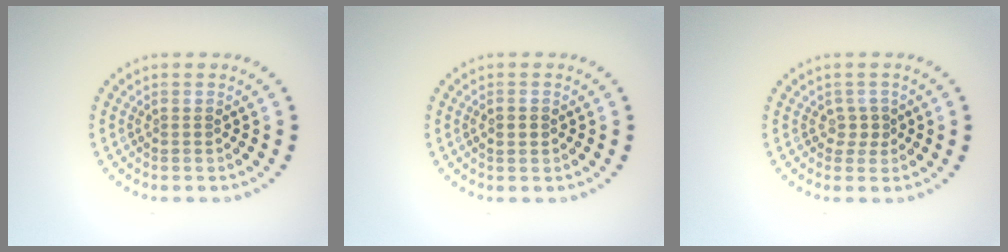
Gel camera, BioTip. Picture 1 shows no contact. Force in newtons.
{"total": 1.0, "press": 1.0, "slide": 0.2}
{"total": 1.4, "press": 1.1, "slide": 0.8}